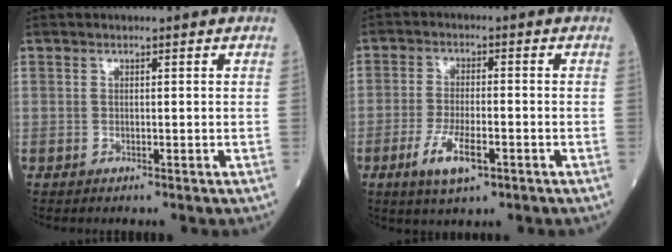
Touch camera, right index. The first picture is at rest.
{"total": 6.4, "force": [-3.0, 1.8, 5.4], "torque": [-0.109, -0.008, -0.049]}